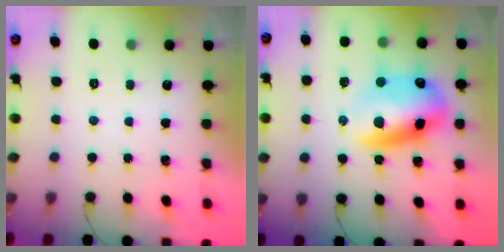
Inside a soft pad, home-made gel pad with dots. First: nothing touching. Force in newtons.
{"total": 15.0, "press": 14.4, "slide": 3.9}